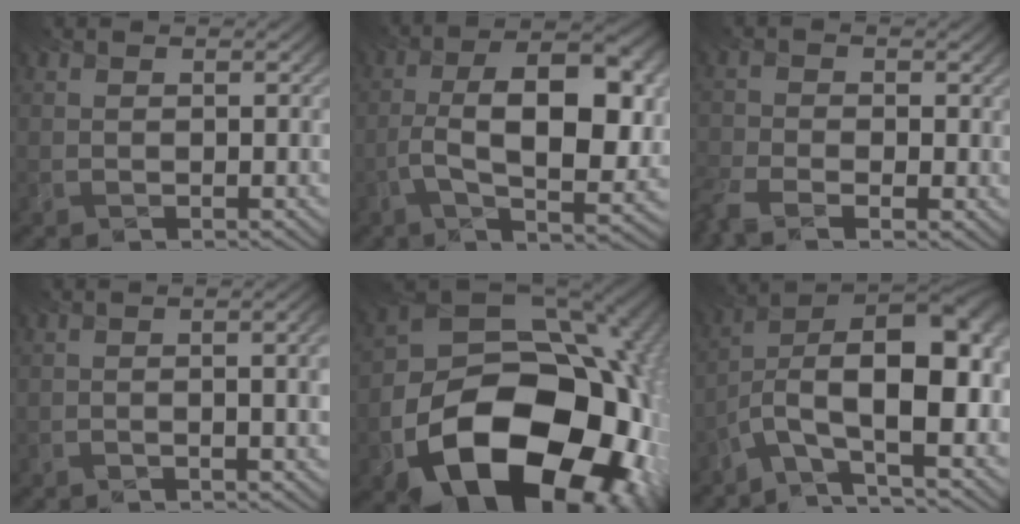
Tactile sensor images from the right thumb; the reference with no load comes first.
{"total": 11.5, "force": [-1.6, 5.1, 10.2], "torque": [-0.158, -0.010, -0.028]}
{"total": 4.6, "force": [-3.3, 2.4, 2.2], "torque": [-0.066, -0.016, -0.074]}
{"total": 4.5, "force": [-0.8, 1.5, 4.2], "torque": [-0.034, 0.020, -0.040]}
{"total": 21.9, "force": [-9.5, 14.8, 13.0], "torque": [-0.240, -0.077, -0.126]}
{"total": 13.7, "force": [-5.4, 5.6, 11.3], "torque": [-0.195, 0.006, -0.104]}